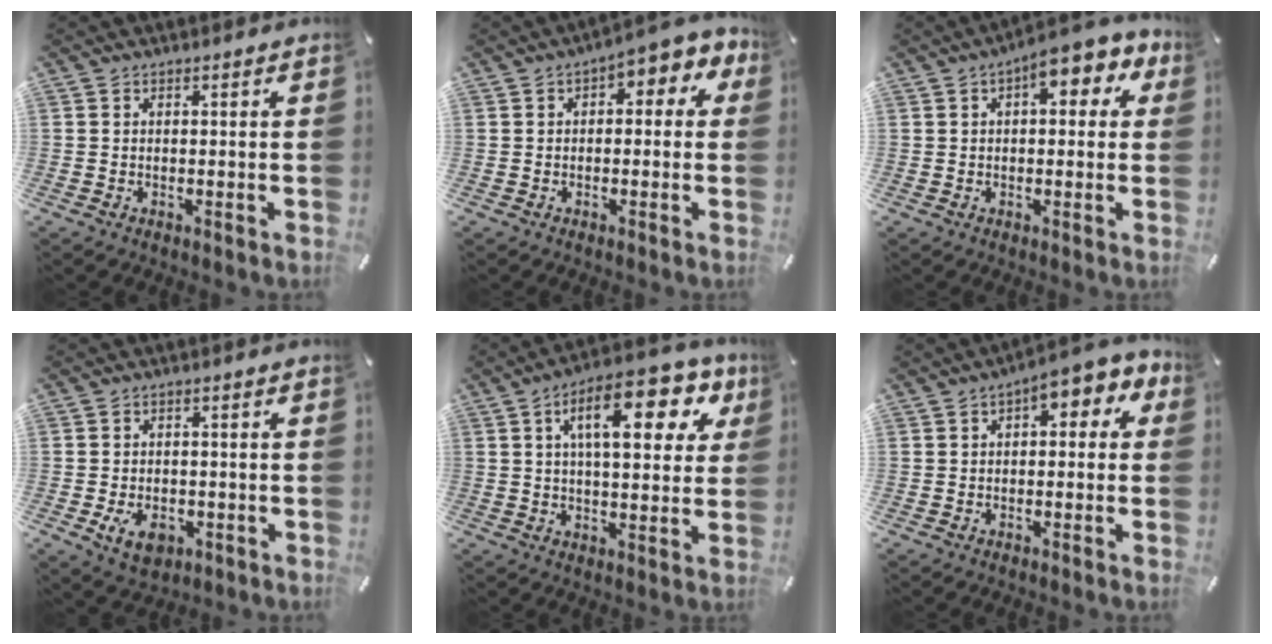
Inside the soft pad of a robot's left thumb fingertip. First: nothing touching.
{"total": 4.0, "force": [0.7, 2.6, 3.0], "torque": [-0.048, 0.000, 0.005]}
{"total": 7.7, "force": [3.8, 4.0, 5.4], "torque": [-0.072, -0.015, 0.060]}
{"total": 5.6, "force": [-2.0, 4.0, 3.4], "torque": [-0.057, 0.000, -0.039]}
{"total": 17.5, "force": [7.4, 7.4, 14.1], "torque": [-0.216, -0.013, 0.114]}
{"total": 4.3, "force": [1.2, 2.7, 3.1], "torque": [-0.051, -0.003, 0.014]}